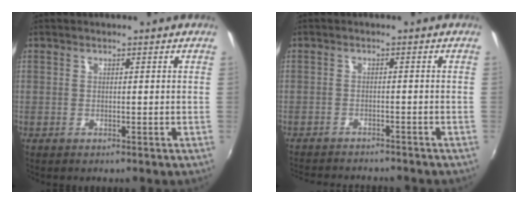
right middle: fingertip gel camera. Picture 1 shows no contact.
{"total": 8.3, "force": [-7.6, 1.7, 2.7], "torque": [-0.070, -0.014, -0.113]}